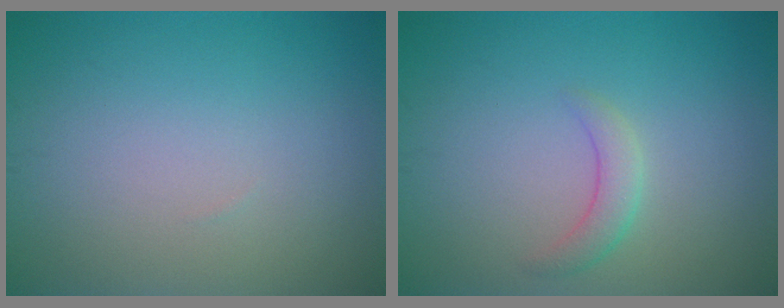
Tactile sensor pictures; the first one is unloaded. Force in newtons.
{"total": 1.8, "press": 1.8, "slide": 0.2}